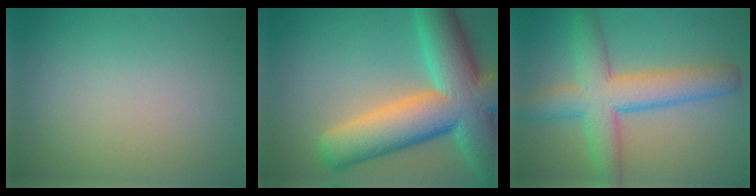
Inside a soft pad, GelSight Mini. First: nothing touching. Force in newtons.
{"total": 13.7, "press": 13.7, "slide": 0.6}
{"total": 7.3, "press": 7.3, "slide": 0.1}